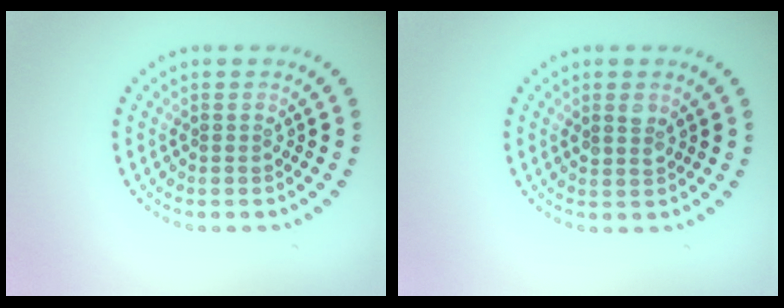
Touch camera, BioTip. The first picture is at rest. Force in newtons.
{"total": 1.4, "press": 1.3, "slide": 0.5}